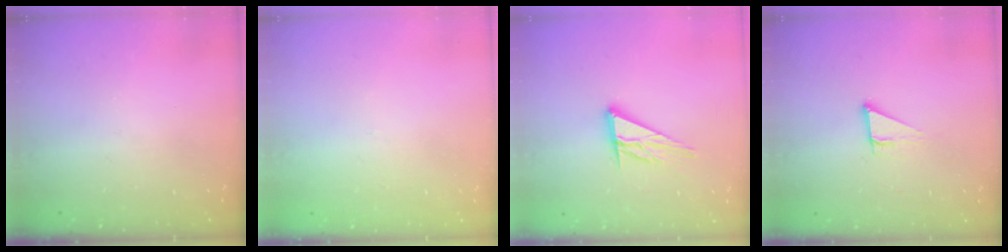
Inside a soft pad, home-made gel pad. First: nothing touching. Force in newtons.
{"total": 2.6, "press": 2.6, "slide": 0.2}
{"total": 10.9, "press": 10.9, "slide": 1.0}
{"total": 3.7, "press": 3.7, "slide": 0.2}